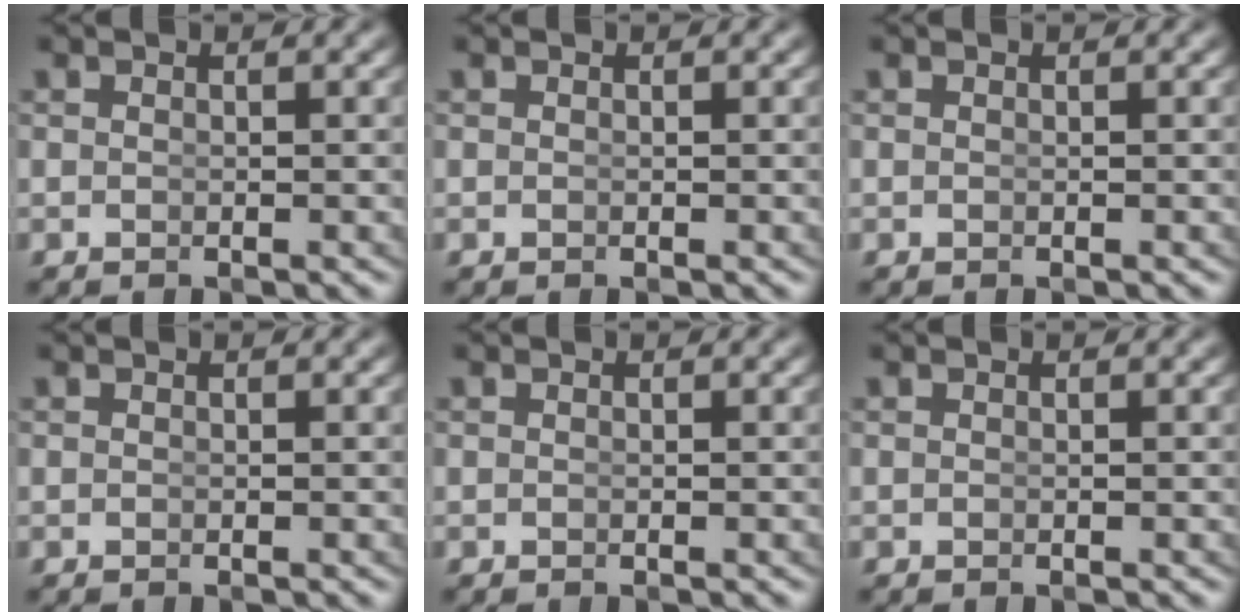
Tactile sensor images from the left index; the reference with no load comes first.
{"total": 0.0}
{"total": 0.0}
{"total": 0.0}
{"total": 0.0}
{"total": 0.0}